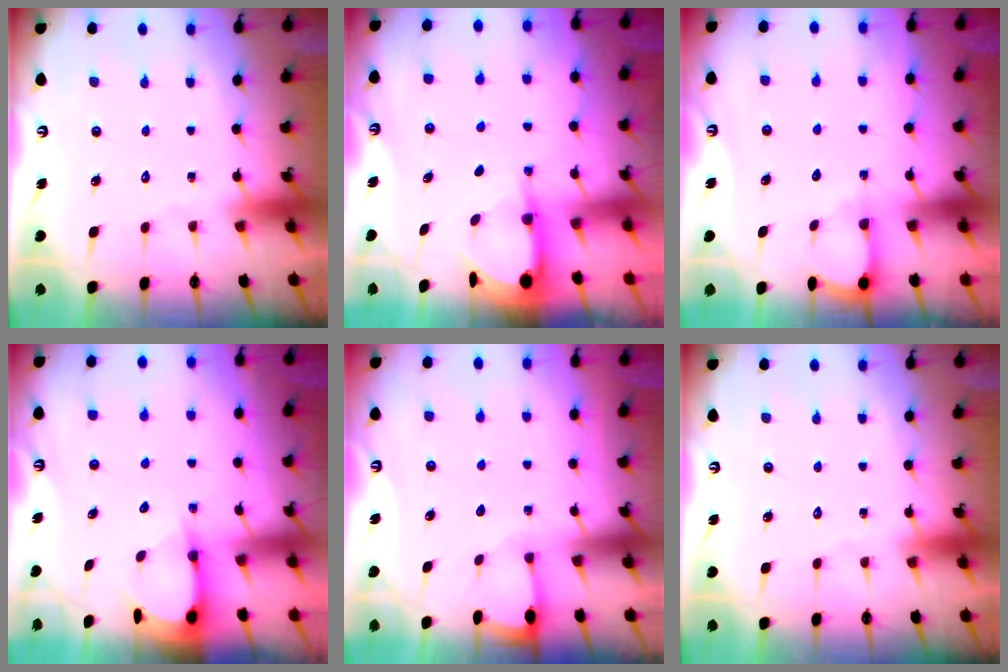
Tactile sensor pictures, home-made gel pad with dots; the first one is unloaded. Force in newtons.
{"total": 3.9, "press": 3.9, "slide": 0.3}
{"total": 3.9, "press": 3.8, "slide": 0.4}
{"total": 3.5, "press": 3.5, "slide": 0.3}
{"total": 2.0, "press": 2.0, "slide": 0.2}
{"total": 0.0}